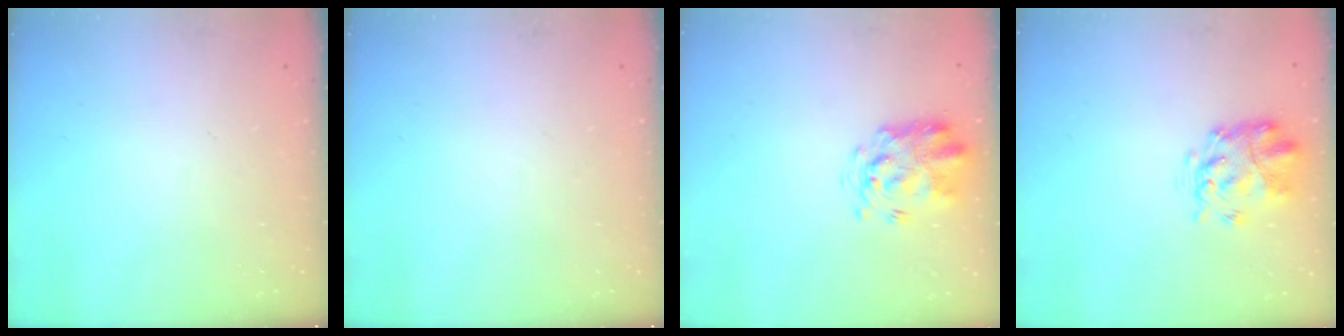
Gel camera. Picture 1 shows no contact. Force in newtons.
{"total": 0.0}
{"total": 3.4, "press": 3.3, "slide": 0.7}
{"total": 3.9, "press": 3.4, "slide": 1.8}